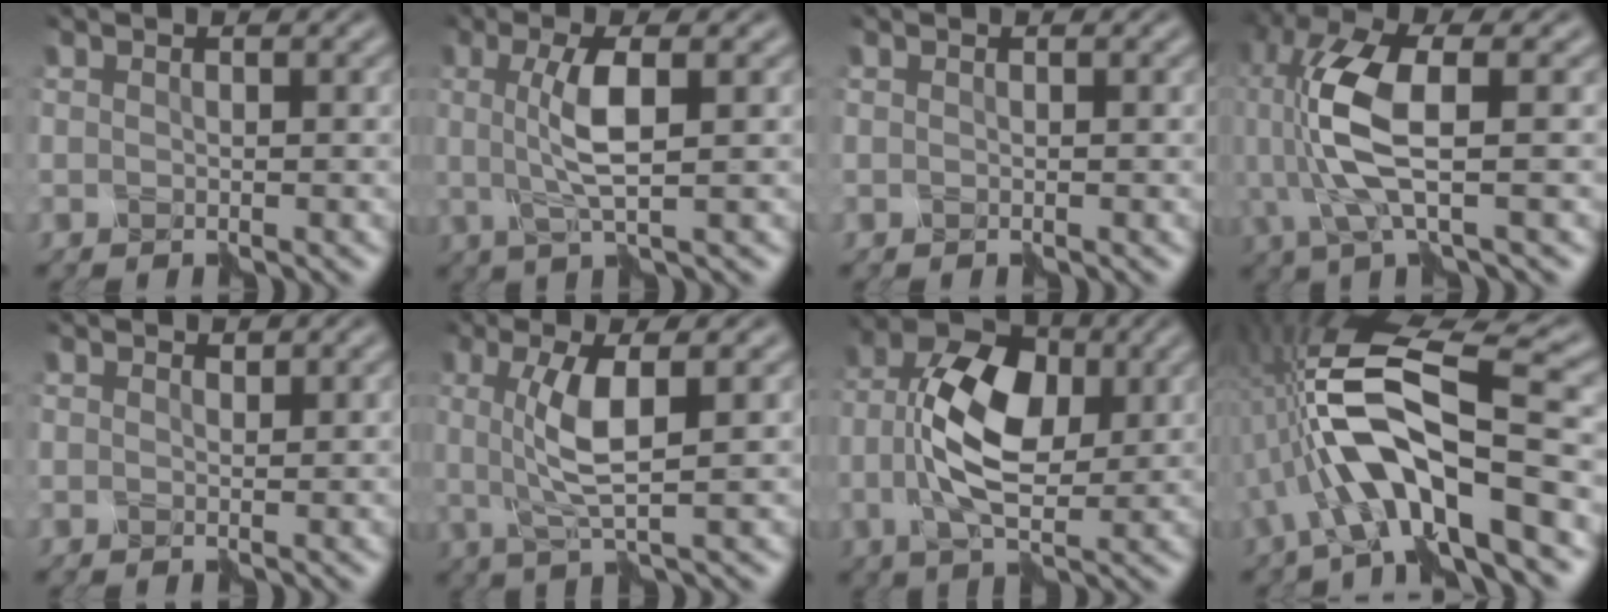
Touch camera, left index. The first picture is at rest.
{"total": 3.7, "force": [0.3, 0.4, 3.7], "torque": [-0.087, 0.005, 0.011]}
{"total": 0.0}
{"total": 7.4, "force": [0.2, 2.1, 7.1], "torque": [-0.181, 0.004, 0.007]}
{"total": 0.6, "force": [0.5, 0.1, 0.1], "torque": [-0.008, 0.000, 0.010]}
{"total": 4.4, "force": [0.5, 0.6, 4.3], "torque": [-0.100, 0.003, 0.016]}
{"total": 8.7, "force": [0.4, 4.8, 7.3], "torque": [-0.147, 0.012, 0.002]}
{"total": 10.4, "force": [-2.3, 3.2, 9.6], "torque": [-0.190, 0.020, -0.050]}